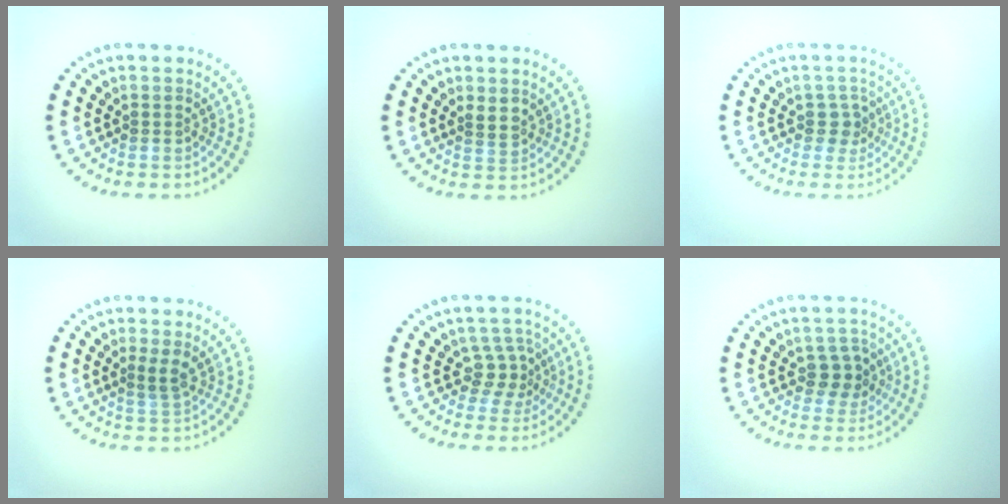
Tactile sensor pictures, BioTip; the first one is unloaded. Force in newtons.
{"total": 1.5, "press": 1.2, "slide": 0.9}
{"total": 1.8, "press": 1.3, "slide": 1.1}
{"total": 1.4, "press": 1.1, "slide": 0.9}
{"total": 2.3, "press": 1.5, "slide": 1.7}
{"total": 2.4, "press": 2.2, "slide": 1.0}